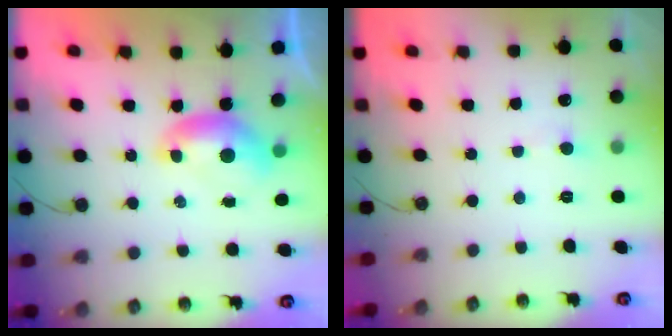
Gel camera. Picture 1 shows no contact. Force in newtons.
{"total": 1.3, "press": 1.1, "slide": 0.6}